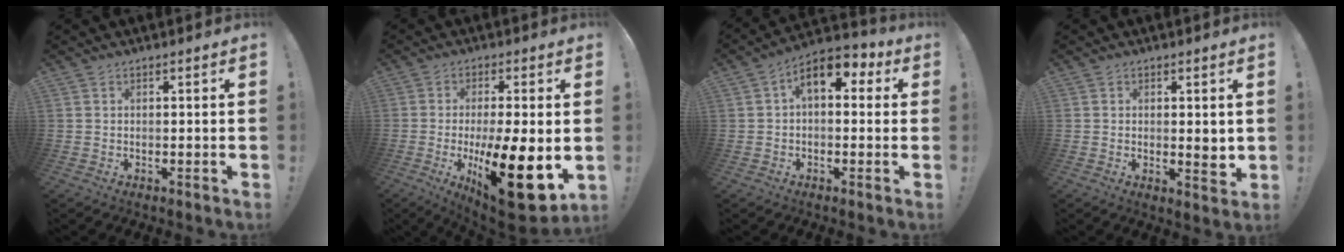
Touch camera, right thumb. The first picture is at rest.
{"total": 19.7, "force": [-4.2, 5.8, 18.4], "torque": [-0.287, 0.005, -0.054]}
{"total": 9.3, "force": [3.2, 5.2, 7.0], "torque": [-0.109, -0.007, 0.061]}
{"total": 3.2, "force": [0.6, 1.6, 2.7], "torque": [-0.031, -0.004, 0.009]}